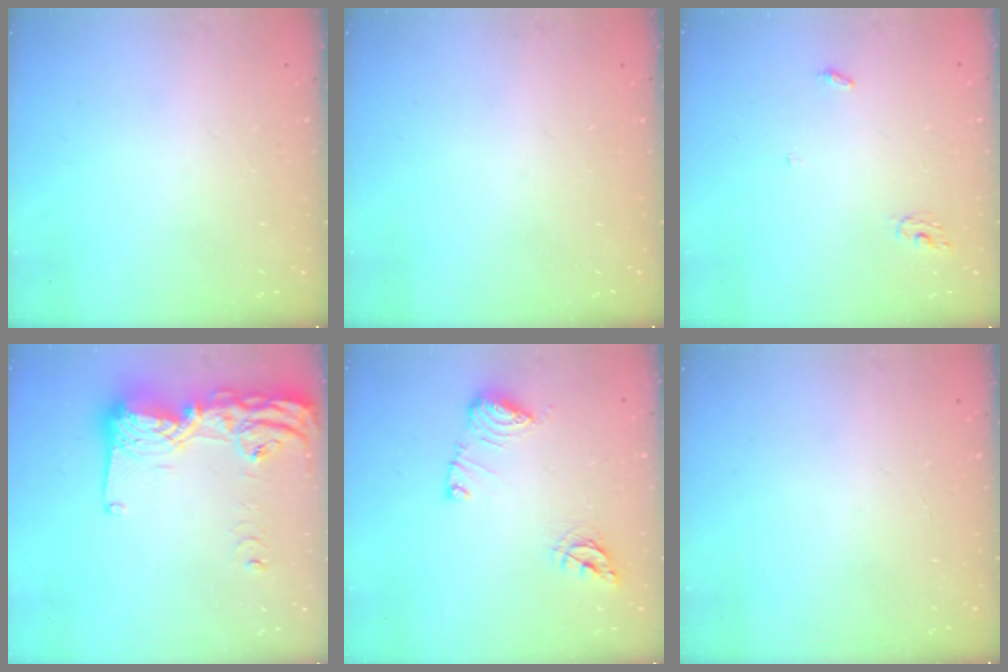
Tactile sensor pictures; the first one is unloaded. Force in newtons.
{"total": 0.0}
{"total": 3.2, "press": 3.2, "slide": 0.2}
{"total": 20.3, "press": 20.2, "slide": 2.3}
{"total": 11.2, "press": 11.1, "slide": 1.4}
{"total": 0.0}